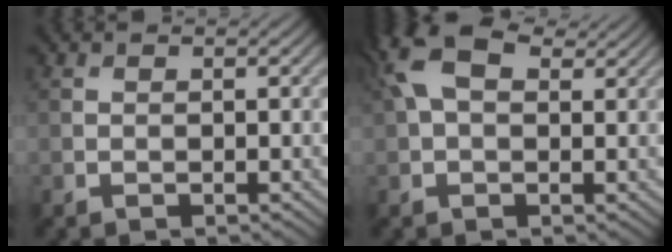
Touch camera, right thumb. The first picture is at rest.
{"total": 8.3, "force": [3.2, 4.7, 6.0], "torque": [-0.145, 0.024, 0.053]}